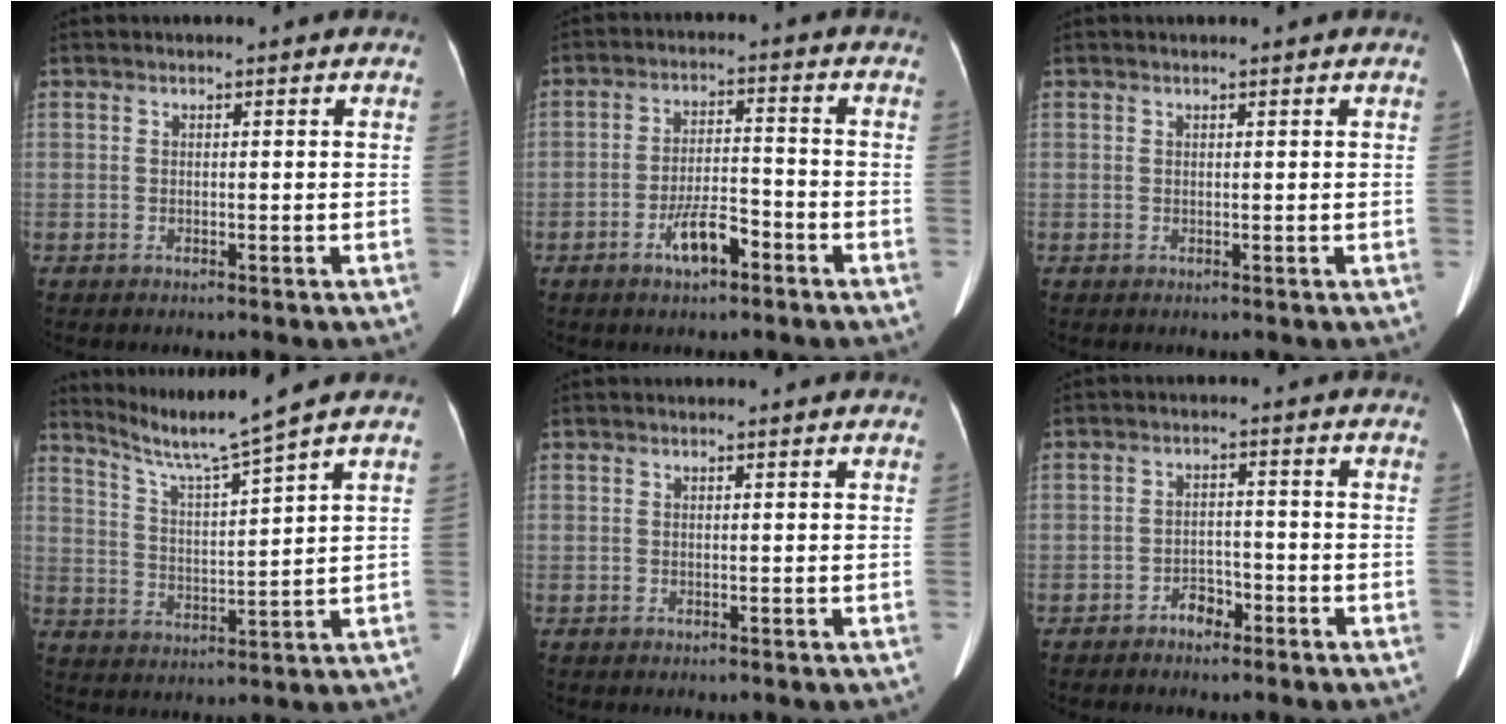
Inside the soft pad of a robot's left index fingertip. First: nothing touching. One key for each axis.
{"total": 5.9, "fx": -3.5, "fy": 1.7, "fz": 4.4, "tx": -0.089, "ty": 0.005, "tz": -0.060}
{"total": 0.0}
{"total": 7.8, "fx": 6.8, "fy": -2.7, "fz": 2.9, "tx": -0.062, "ty": -0.017, "tz": 0.134}
{"total": 0.0}
{"total": 2.9, "fx": -2.2, "fy": 1.5, "fz": 1.3, "tx": -0.020, "ty": 0.006, "tz": -0.034}